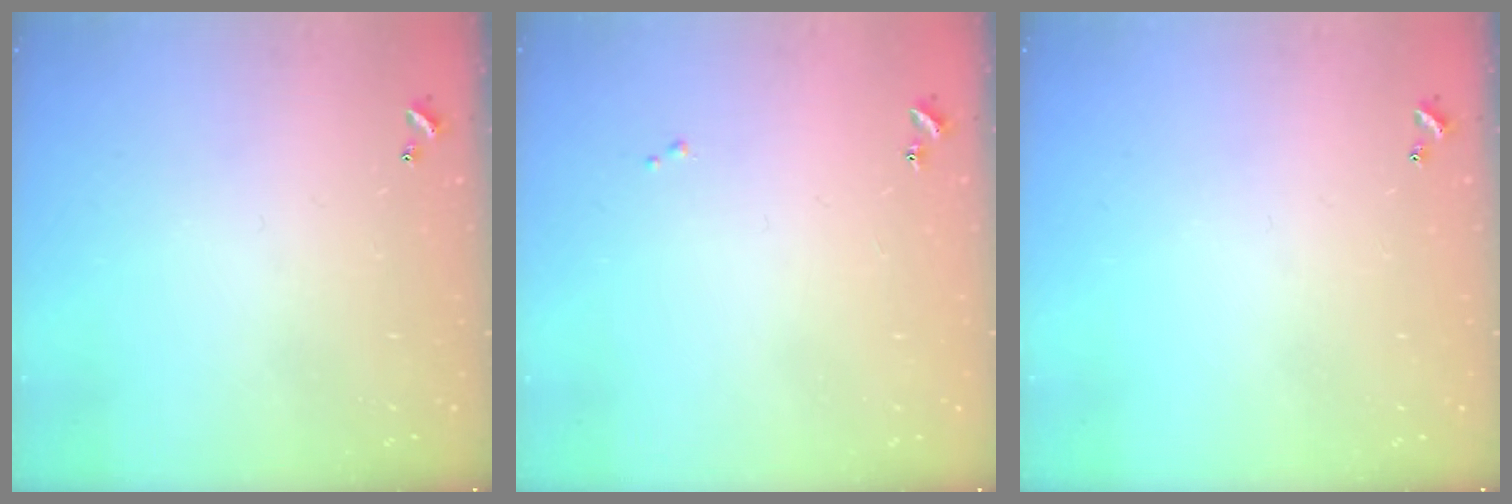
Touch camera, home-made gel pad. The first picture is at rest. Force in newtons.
{"total": 0.0}
{"total": 0.0}